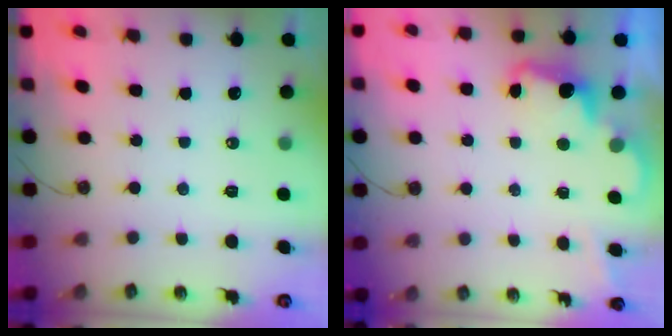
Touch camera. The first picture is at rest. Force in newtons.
{"total": 4.8, "press": 4.7, "slide": 0.6}